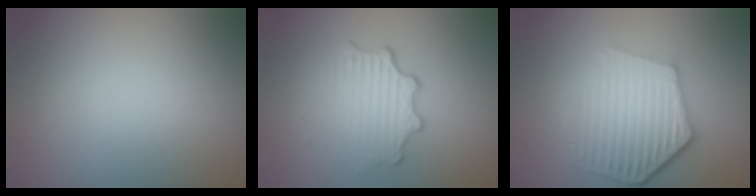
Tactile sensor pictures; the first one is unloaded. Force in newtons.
{"total": 3.4, "press": 2.4, "slide": 2.5}
{"total": 6.1, "press": 4.5, "slide": 4.0}